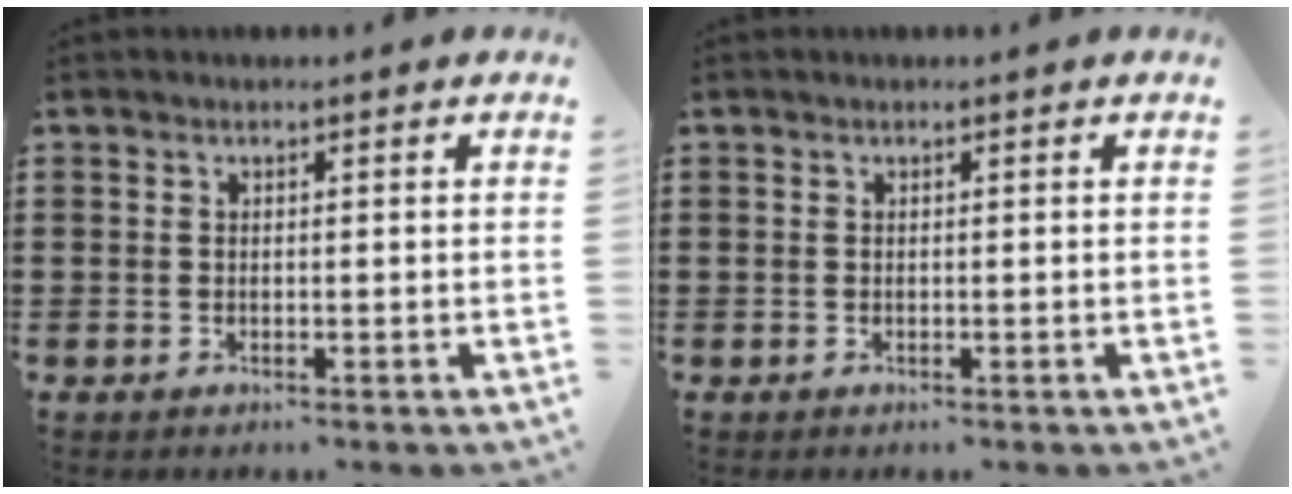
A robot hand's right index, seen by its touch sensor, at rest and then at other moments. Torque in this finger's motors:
{"motor_torque": [-0.21, 0.08, 0.00, 0.00]}